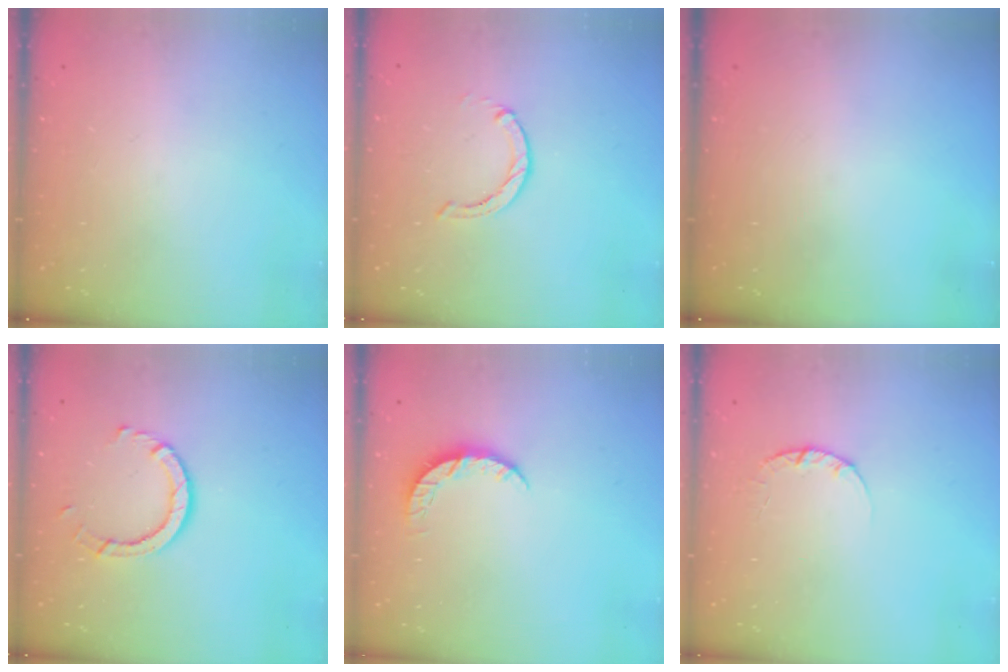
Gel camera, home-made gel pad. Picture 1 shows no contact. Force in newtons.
{"total": 0.0}
{"total": 0.0}
{"total": 6.3, "press": 6.3, "slide": 0.3}
{"total": 5.2, "press": 5.1, "slide": 0.4}
{"total": 2.4, "press": 2.4, "slide": 0.3}